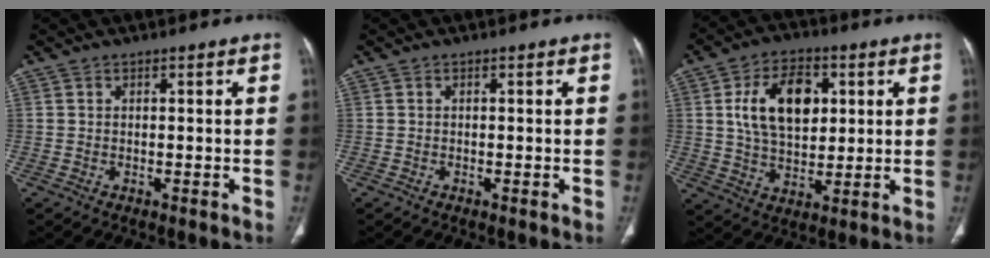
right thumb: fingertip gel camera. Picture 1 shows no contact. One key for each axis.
{"total": 0.0}
{"total": 14.1, "fx": 3.4, "fy": 8.8, "fz": 10.4, "tx": -0.151, "ty": -0.002, "tz": 0.061}